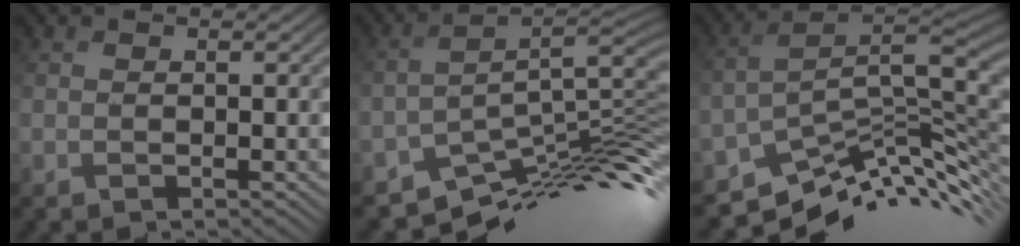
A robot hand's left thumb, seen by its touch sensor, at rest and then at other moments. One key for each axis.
{"total": 11.1, "fx": -7.3, "fy": 2.5, "fz": 7.9, "tx": -0.119, "ty": -0.003, "tz": -0.122}
{"total": 11.4, "fx": -6.5, "fy": 3.3, "fz": 8.8, "tx": -0.151, "ty": -0.003, "tz": -0.109}